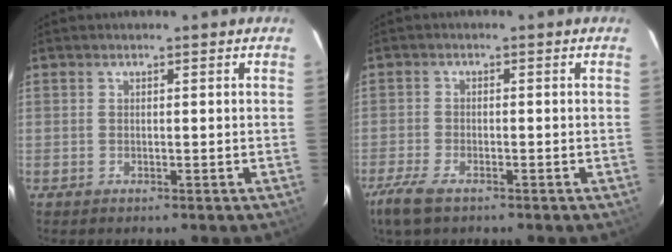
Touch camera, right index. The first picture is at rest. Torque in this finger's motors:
{"motor_torque": [0.44, -0.32, 0.24, 0.05]}